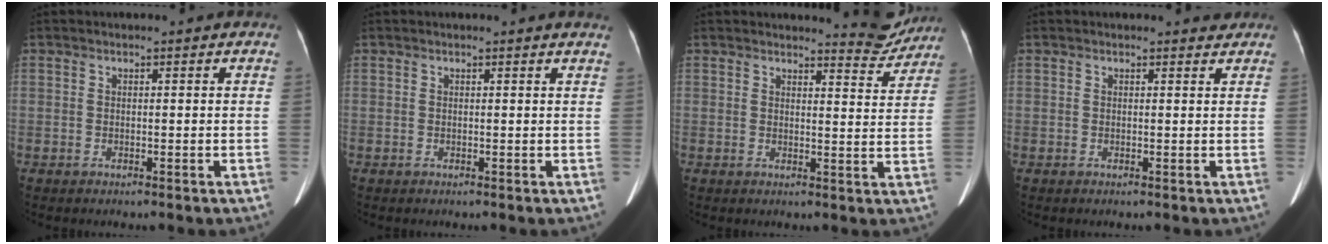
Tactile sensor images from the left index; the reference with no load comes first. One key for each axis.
{"total": 1.2, "fx": 1.2, "fy": -0.1, "fz": 0.3, "tx": -0.018, "ty": -0.004, "tz": 0.007}
{"total": 5.1, "fx": 5.0, "fy": 0.4, "fz": 0.0, "tx": 0.002, "ty": -0.031, "tz": 0.050}
{"total": 1.2, "fx": 1.2, "fy": 0.3, "fz": 0.1, "tx": -0.008, "ty": -0.005, "tz": 0.009}